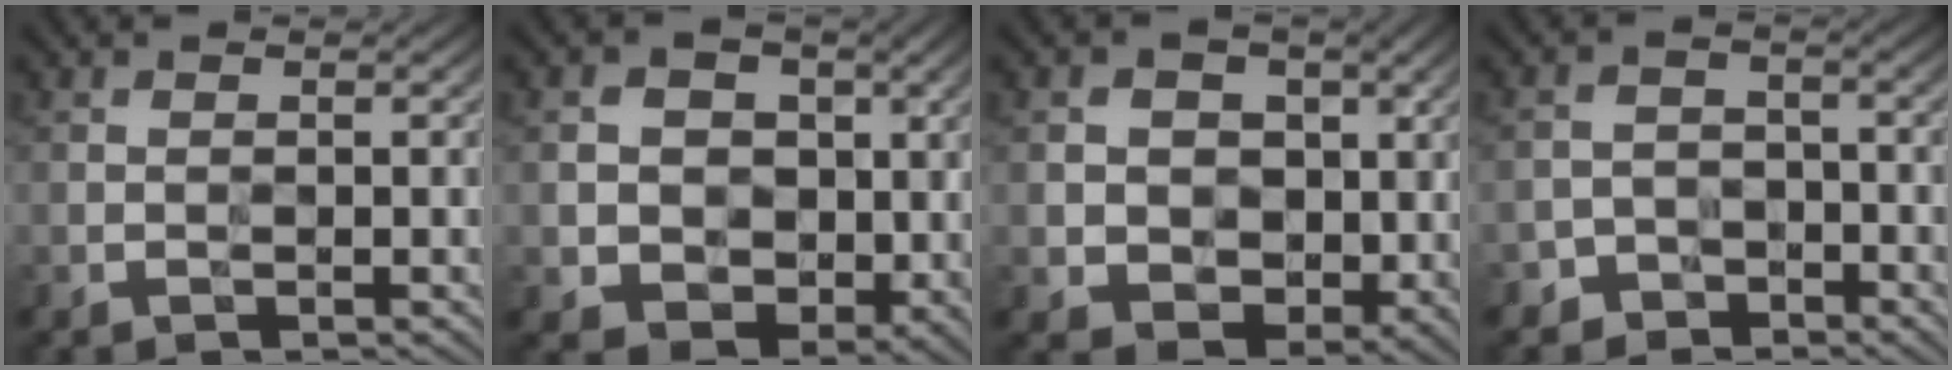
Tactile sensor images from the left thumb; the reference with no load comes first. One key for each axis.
{"total": 7.7, "fx": 0.1, "fy": 6.7, "fz": 3.9, "tx": -0.089, "ty": -0.016, "tz": -0.007}
{"total": 7.0, "fx": 0.3, "fy": 6.0, "fz": 3.7, "tx": -0.082, "ty": -0.015, "tz": -0.003}
{"total": 4.0, "fx": -2.8, "fy": 2.8, "fz": 0.4, "tx": 0.011, "ty": 0.007, "tz": -0.054}